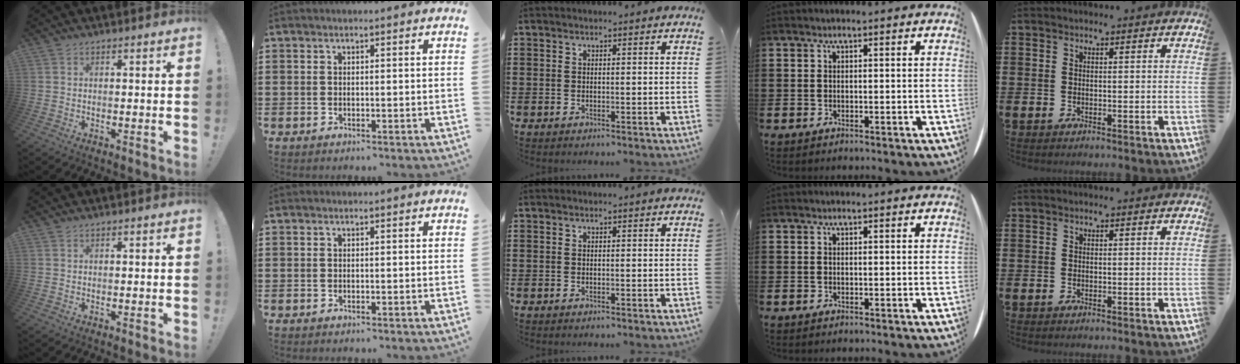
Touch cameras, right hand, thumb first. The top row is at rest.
{}